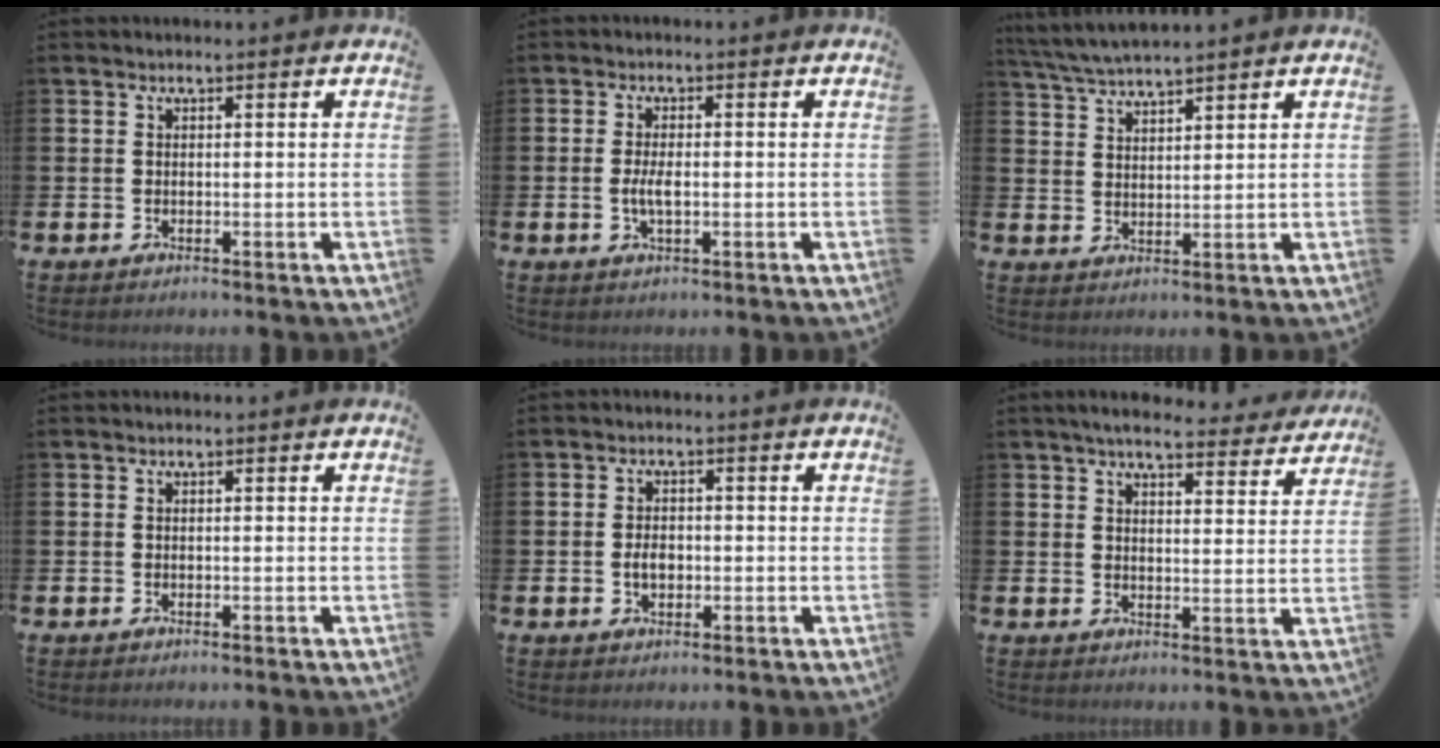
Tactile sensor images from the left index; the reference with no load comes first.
{"total": 2.8, "force": [-0.3, 1.1, 2.6], "torque": [-0.044, -0.002, -0.007]}
{"total": 3.9, "force": [3.9, -0.2, 0.7], "torque": [-0.035, -0.016, 0.070]}
{"total": 0.0}
{"total": 2.5, "force": [-0.4, 1.7, 1.8], "torque": [-0.015, -0.002, -0.013]}
{"total": 5.2, "force": [4.9, 0.7, 1.6], "torque": [-0.037, -0.027, 0.084]}